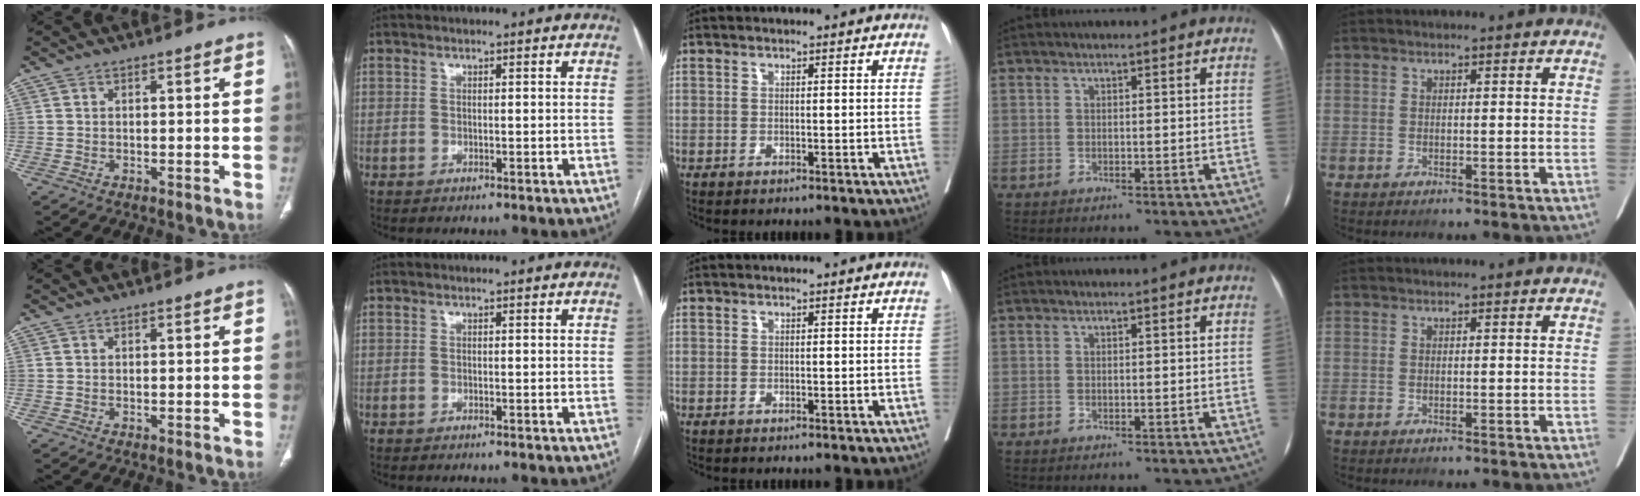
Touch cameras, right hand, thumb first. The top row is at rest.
{}